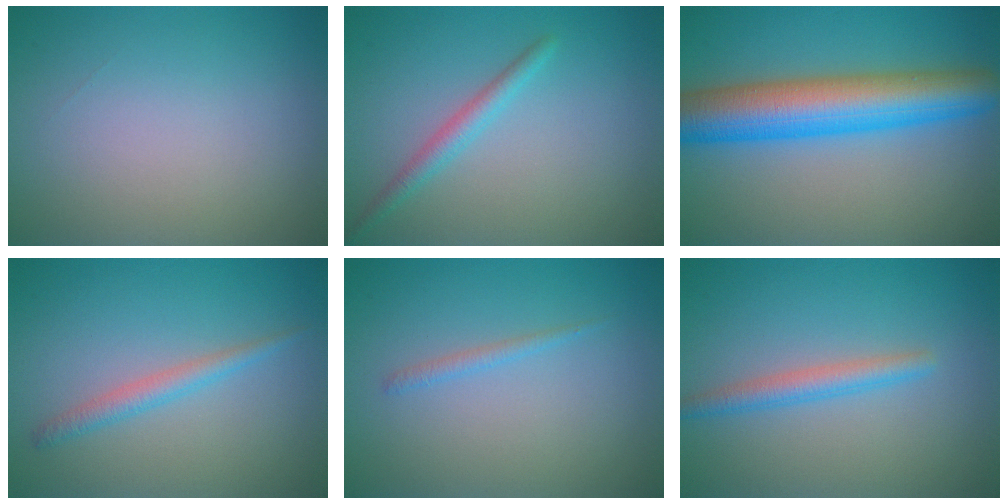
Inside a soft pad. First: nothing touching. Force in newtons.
{"total": 1.9, "press": 1.9, "slide": 0.1}
{"total": 9.4, "press": 9.4, "slide": 0.1}
{"total": 1.8, "press": 1.8, "slide": 0.1}
{"total": 0.9, "press": 0.9, "slide": 0.1}
{"total": 2.3, "press": 2.2, "slide": 0.2}